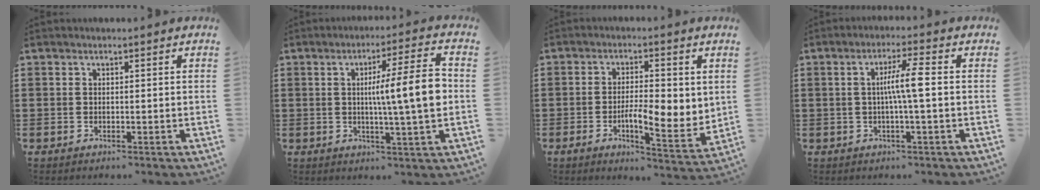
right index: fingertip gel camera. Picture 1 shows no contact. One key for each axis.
{"total": 10.4, "fx": 0.7, "fy": 0.8, "fz": 10.3, "tx": -0.162, "ty": -0.008, "tz": 0.000}
{"total": 5.9, "fx": -0.4, "fy": 2.4, "fz": 5.4, "tx": -0.091, "ty": -0.002, "tz": -0.011}
{"total": 5.1, "fx": -0.1, "fy": 0.1, "fz": 5.1, "tx": -0.094, "ty": 0.000, "tz": -0.008}